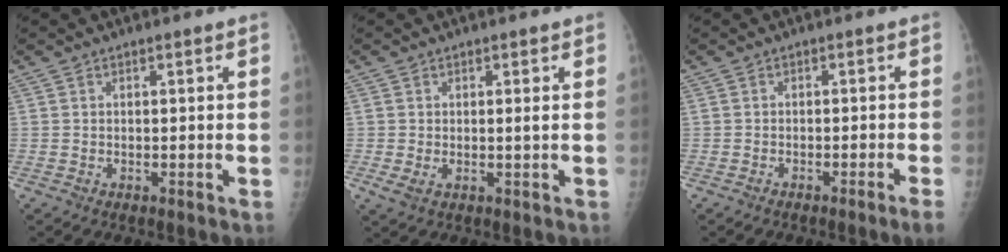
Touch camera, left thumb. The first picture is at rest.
{"total": 2.2, "force": [0.1, 0.5, 2.2], "torque": [-0.047, -0.004, 0.004]}
{"total": 2.5, "force": [-1.6, -0.8, 1.8], "torque": [-0.036, 0.008, -0.025]}